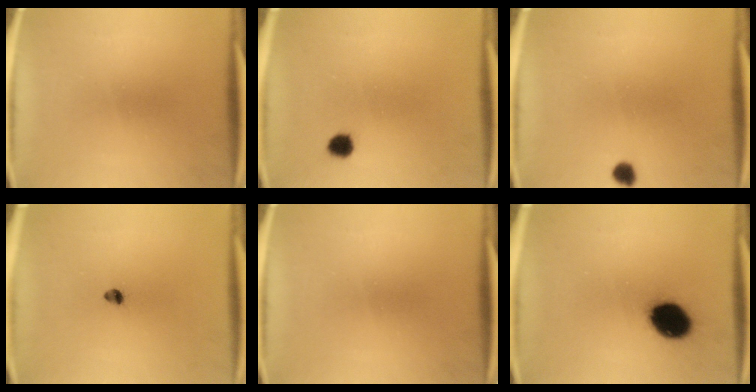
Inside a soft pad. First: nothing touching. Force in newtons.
{"total": 2.5}
{"total": 2.0}
{"total": 1.7}
{"total": 0.0}
{"total": 11.9}